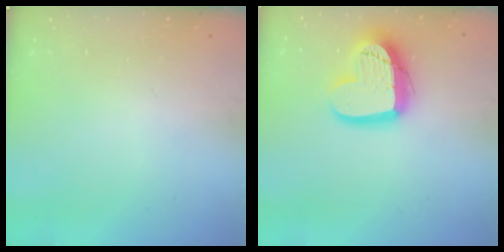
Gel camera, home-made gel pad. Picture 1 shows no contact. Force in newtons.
{"total": 16.4, "press": 16.3, "slide": 1.4}